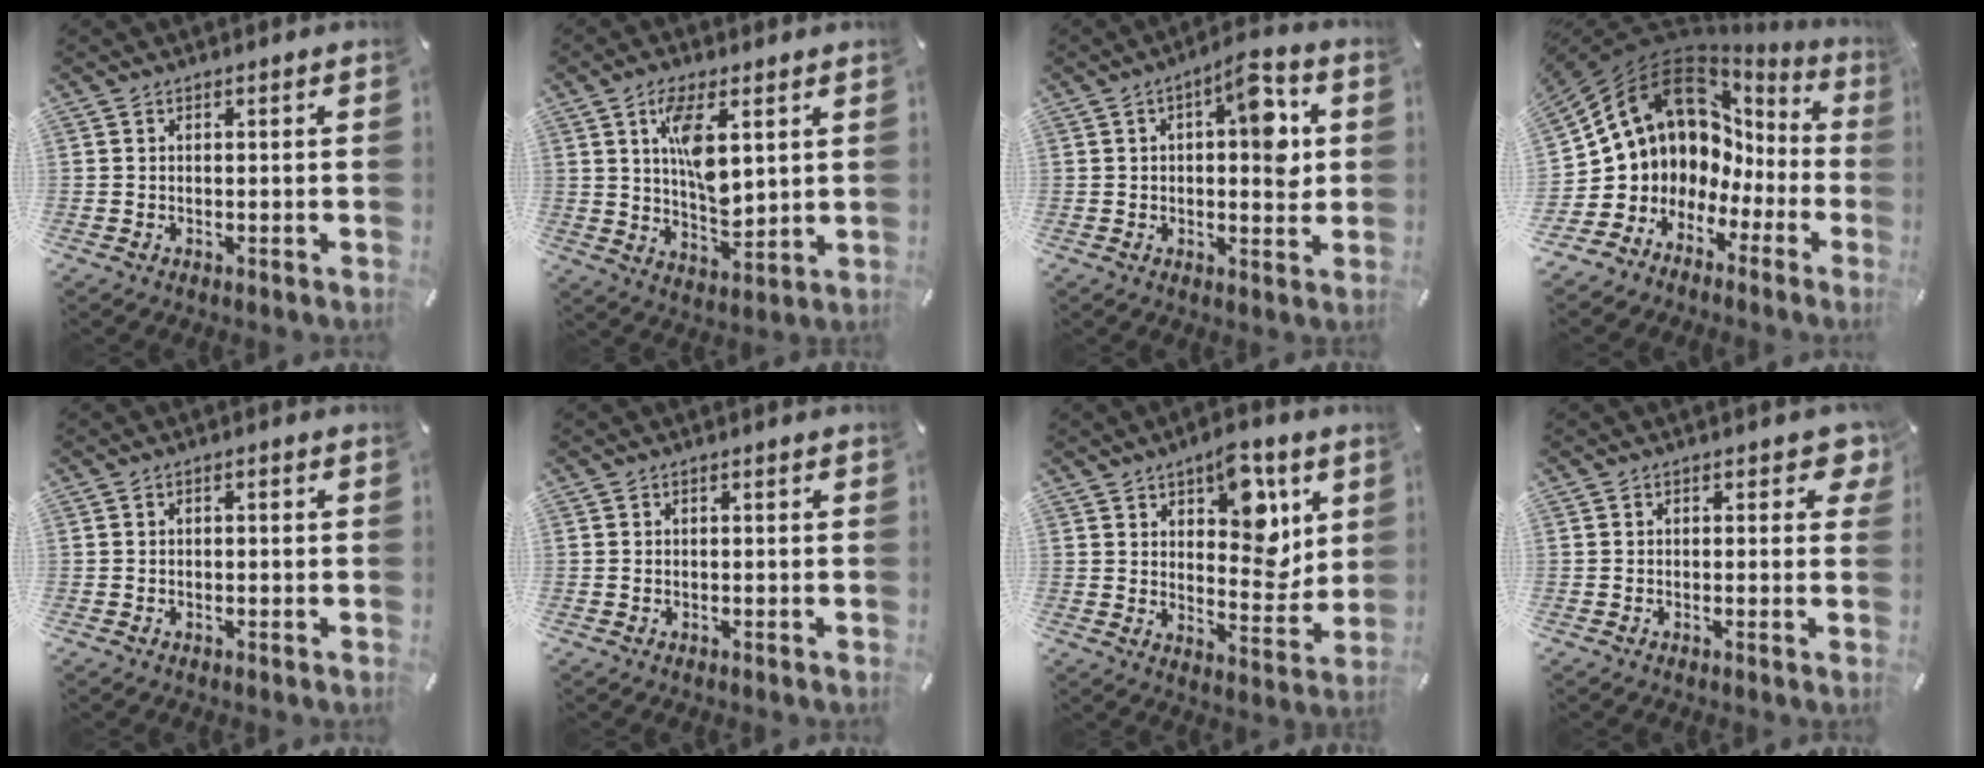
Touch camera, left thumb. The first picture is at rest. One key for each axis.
{"total": 10.6, "fx": 4.1, "fy": 5.0, "fz": 8.4, "tx": -0.137, "ty": -0.016, "tz": 0.067}
{"total": 11.0, "fx": 2.8, "fy": 5.0, "fz": 9.4, "tx": -0.109, "ty": -0.015, "tz": 0.040}
{"total": 12.3, "fx": 7.1, "fy": 9.3, "fz": 3.5, "tx": -0.074, "ty": -0.078, "tz": 0.145}
{"total": 1.0, "fx": -0.2, "fy": 0.7, "fz": 0.8, "tx": -0.014, "ty": 0.003, "tz": -0.005}
{"total": 0.6, "fx": 0.0, "fy": 0.3, "fz": 0.5, "tx": -0.009, "ty": 0.001, "tz": -0.001}
{"total": 13.2, "fx": 6.7, "fy": 7.4, "fz": 8.7, "tx": -0.096, "ty": -0.040, "tz": 0.114}
{"total": 3.4, "fx": 1.0, "fy": 2.0, "fz": 2.6, "tx": -0.021, "ty": -0.003, "tz": 0.011}